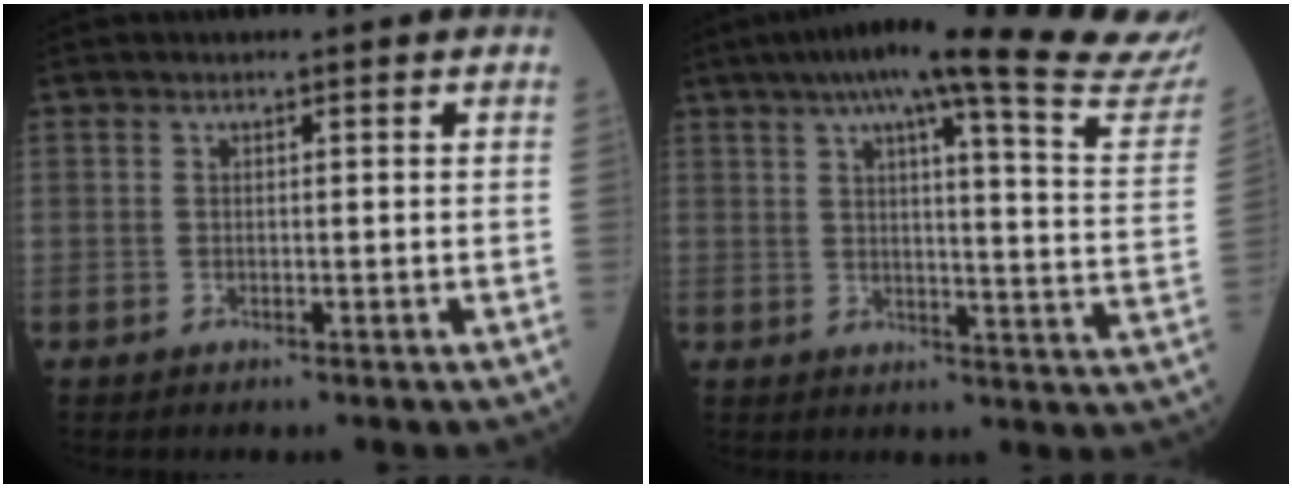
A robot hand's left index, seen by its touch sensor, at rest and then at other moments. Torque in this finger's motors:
{"motor_torque": [1.02, -1.11, 0.76, 0.17]}